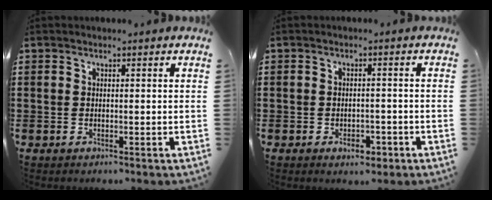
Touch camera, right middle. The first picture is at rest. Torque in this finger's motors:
{"motor_torque": [0.29, -0.21, 0.06, 0.04]}